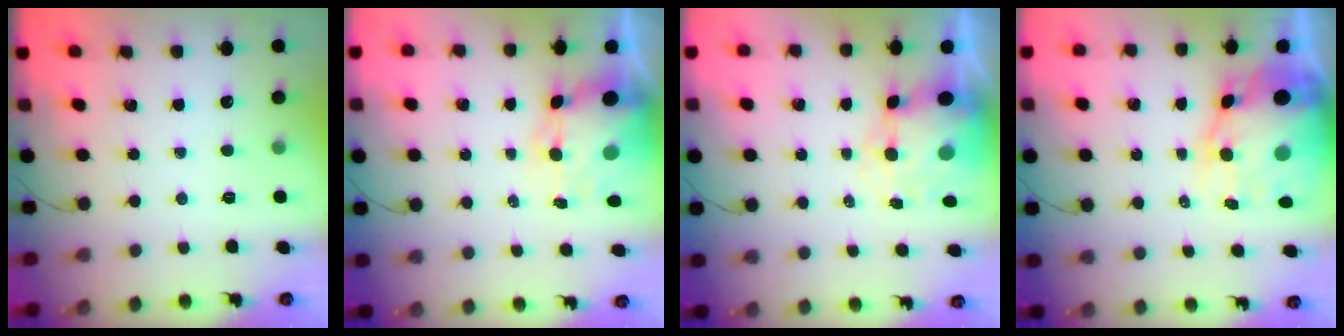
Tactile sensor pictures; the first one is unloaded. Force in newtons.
{"total": 8.0, "press": 7.6, "slide": 2.4}
{"total": 8.9, "press": 8.6, "slide": 2.3}
{"total": 14.4, "press": 13.8, "slide": 4.1}